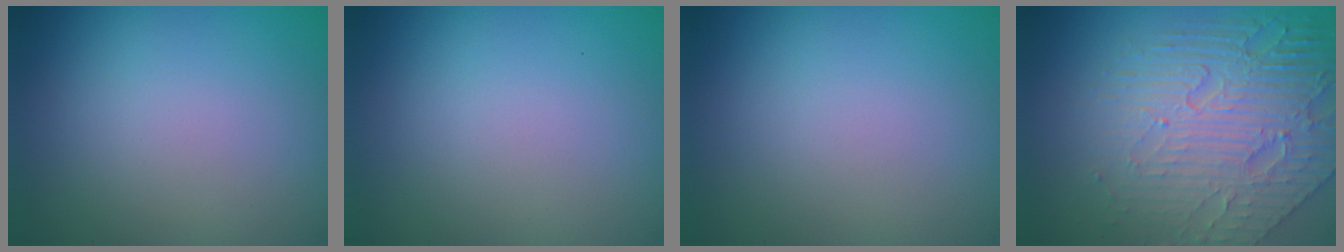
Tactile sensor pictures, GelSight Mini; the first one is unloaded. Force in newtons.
{"total": 0.0}
{"total": 0.0}
{"total": 8.3, "press": 5.6, "slide": 6.0}